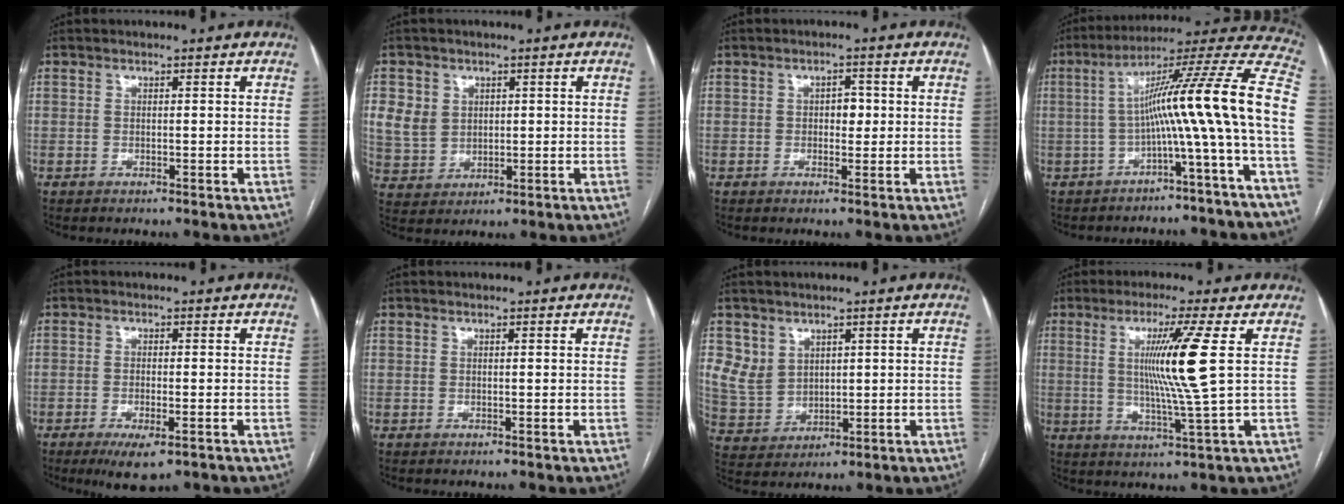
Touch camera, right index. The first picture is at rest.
{"total": 6.6, "force": [1.9, 5.8, 2.5], "torque": [-0.054, 0.012, 0.051]}
{"total": 2.5, "force": [0.1, 1.5, 1.9], "torque": [-0.023, 0.007, 0.001]}
{"total": 17.1, "force": [-2.9, -2.0, 16.7], "torque": [-0.228, 0.041, -0.056]}
{"total": 5.4, "force": [-3.1, 1.3, 4.3], "torque": [-0.070, -0.012, -0.044]}
{"total": 0.0}
{"total": 6.1, "force": [2.8, 5.1, 1.8], "torque": [-0.048, 0.011, 0.074]}
{"total": 9.8, "force": [1.8, -2.3, 9.4], "torque": [-0.172, -0.011, 0.040]}